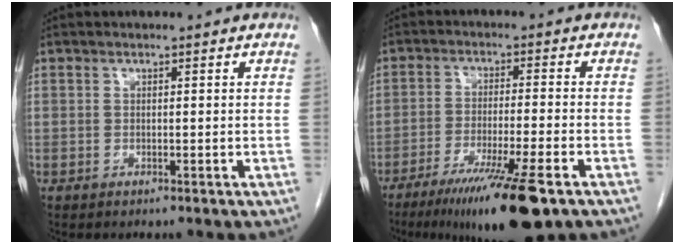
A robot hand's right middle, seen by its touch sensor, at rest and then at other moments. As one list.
[{"total": 13.4, "force": [-8.6, 0.2, 10.3], "torque": [-0.163, -0.038, -0.140]}]